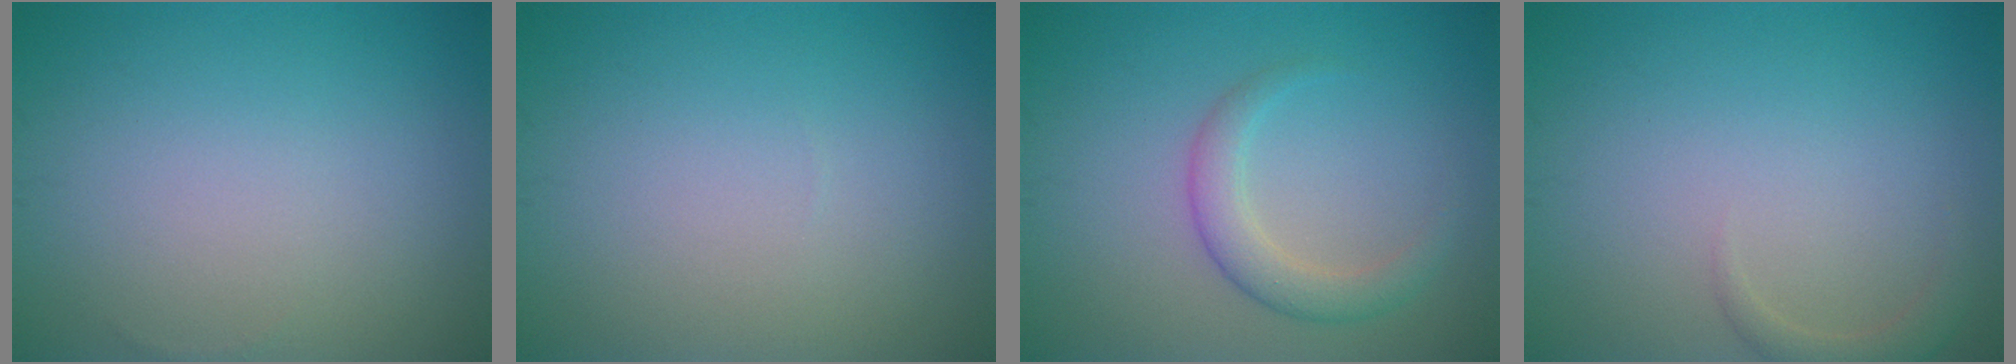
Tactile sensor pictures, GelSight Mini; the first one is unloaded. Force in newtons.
{"total": 0.0}
{"total": 2.8, "press": 2.8, "slide": 0.1}
{"total": 1.5, "press": 1.5, "slide": 0.2}